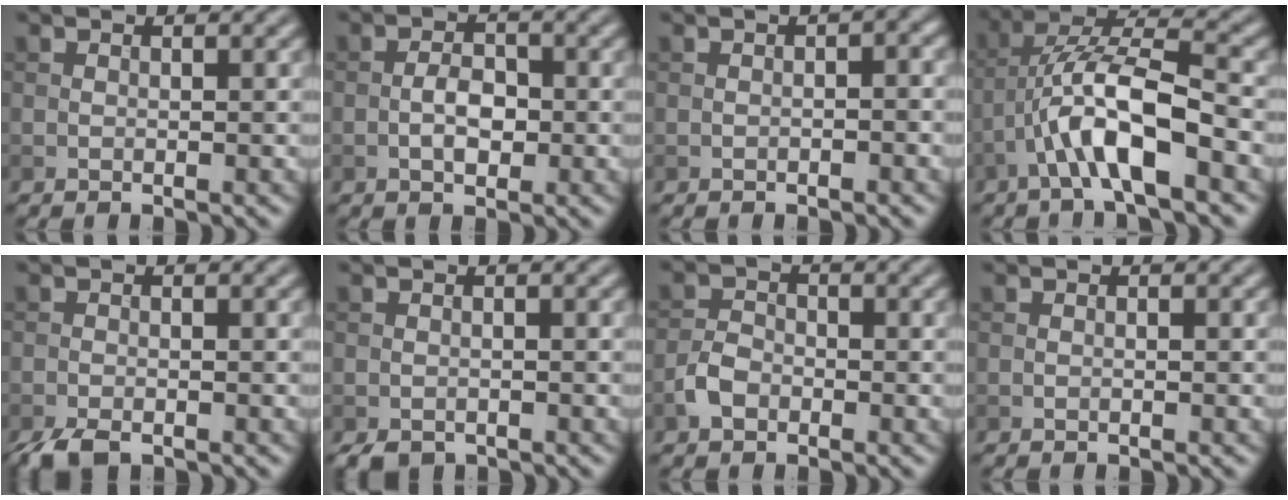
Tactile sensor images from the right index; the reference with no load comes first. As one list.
[{"total": 2.6, "force": [-0.6, 1.4, 2.1], "torque": [-0.038, 0.004, -0.014]}, {"total": 1.7, "force": [-0.2, 0.6, 1.6], "torque": [-0.022, 0.002, -0.004]}, {"total": 7.7, "force": [-3.2, 2.1, 6.7], "torque": [-0.127, 0.019, -0.061]}, {"total": 2.8, "force": [-2.2, 0.9, 1.6], "torque": [-0.033, -0.008, -0.043]}, {"total": 1.4, "force": [-1.1, 0.7, 0.5], "torque": [-0.008, -0.004, -0.020]}, {"total": 2.4, "force": [-1.3, 1.7, 1.2], "torque": [-0.021, 0.006, -0.030]}, {"total": 0.0}]